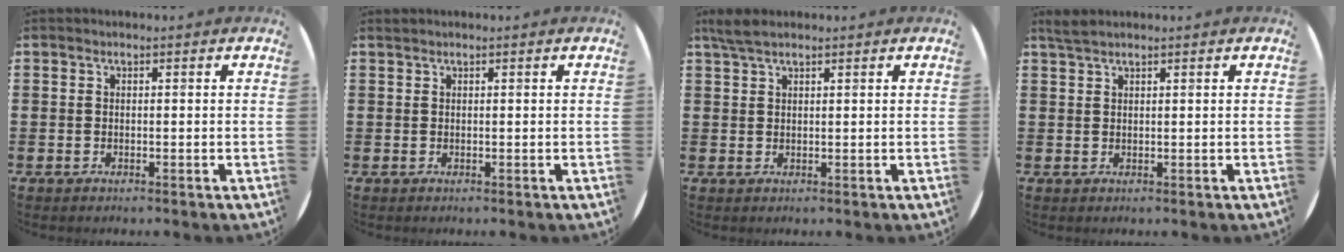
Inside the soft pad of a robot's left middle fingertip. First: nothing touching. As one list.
[{"total": 0.0}, {"total": 2.6, "force": [2.1, 0.7, 1.5], "torque": [-0.032, 0.005, 0.038]}, {"total": 1.5, "force": [1.4, 0.2, 0.6], "torque": [-0.012, 0.003, 0.025]}]